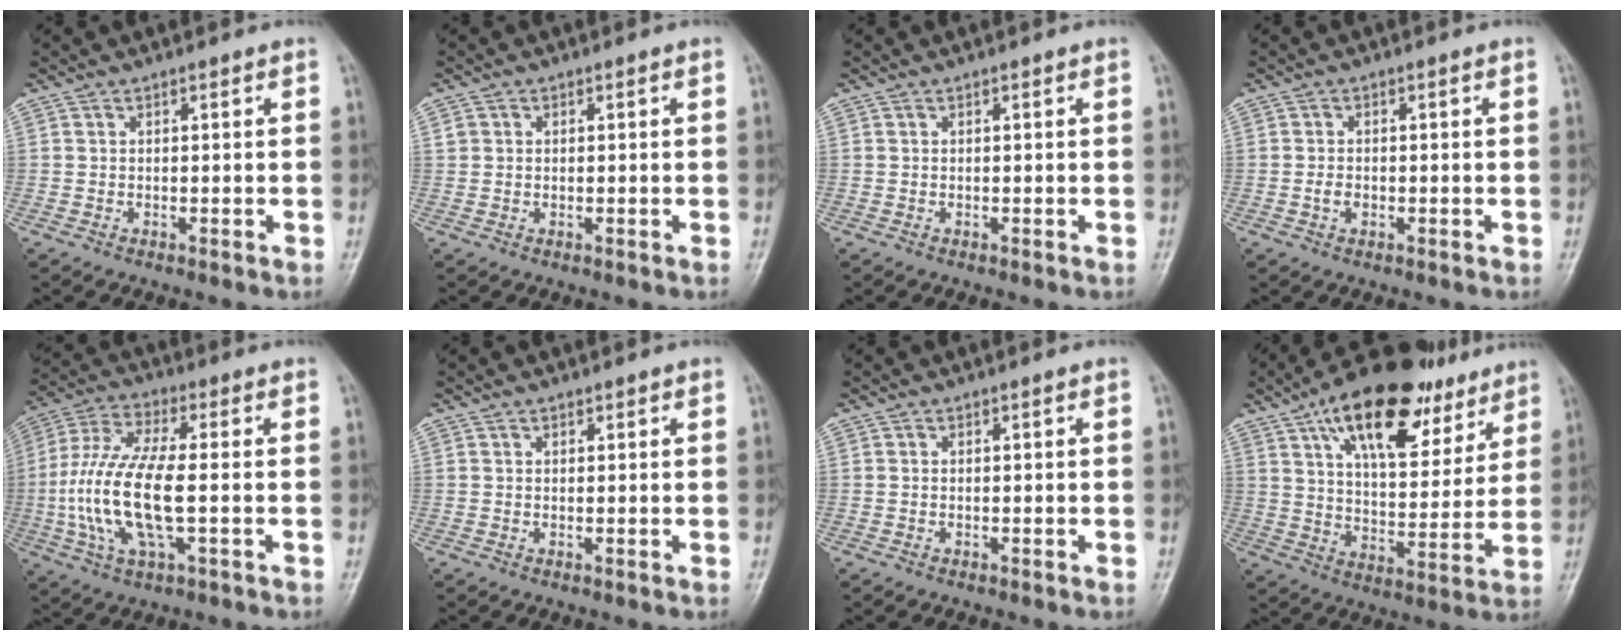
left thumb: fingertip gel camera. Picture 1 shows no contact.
{"total": 1.3, "force": [0.2, 1.1, 0.5], "torque": [-0.005, 0.003, 0.004]}
{"total": 0.0}
{"total": 1.9, "force": [-0.5, 1.3, 1.2], "torque": [-0.021, 0.006, -0.011]}
{"total": 15.9, "force": [-1.9, 5.8, 14.7], "torque": [-0.323, 0.014, -0.038]}
{"total": 0.6, "force": [0.4, 0.3, 0.1], "torque": [0.002, -0.003, 0.005]}
{"total": 0.0}
{"total": 23.2, "force": [13.5, 10.9, 15.4], "torque": [-0.201, -0.030, 0.216]}